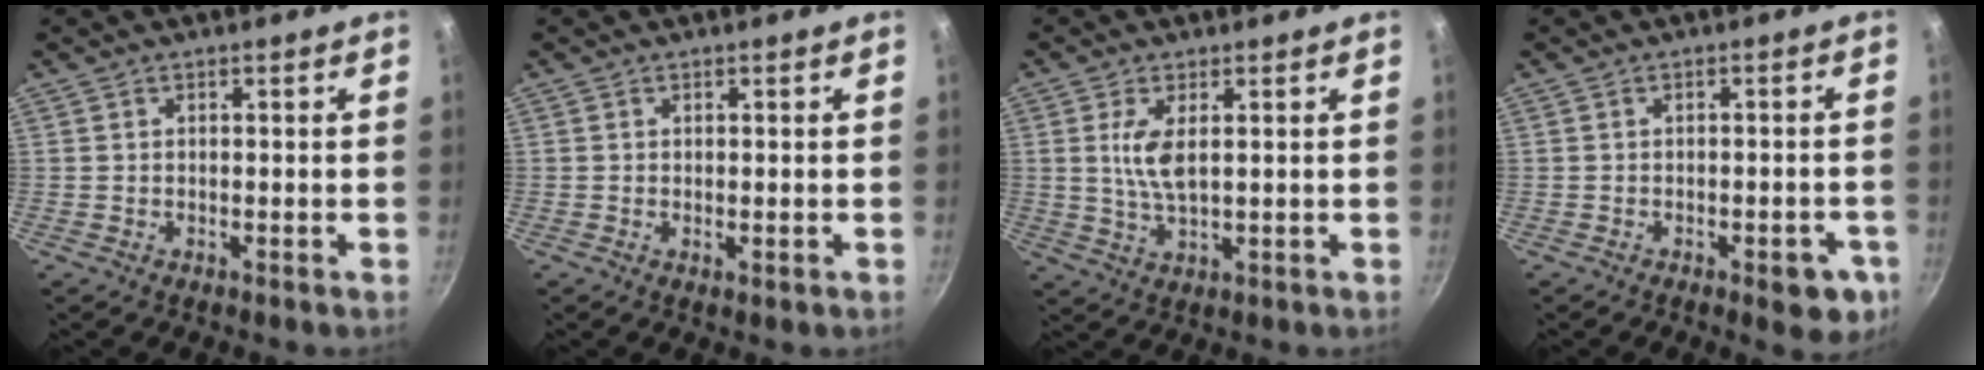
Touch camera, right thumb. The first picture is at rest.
{"total": 0.7, "force": [0.0, 0.2, 0.7], "torque": [-0.011, -0.004, -0.001]}
{"total": 5.8, "force": [1.3, 2.3, 5.2], "torque": [-0.103, -0.008, 0.028]}
{"total": 6.6, "force": [-2.8, 2.9, 5.3], "torque": [-0.043, 0.013, -0.028]}